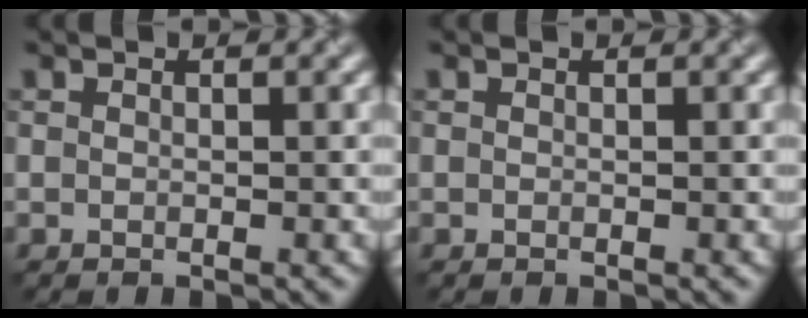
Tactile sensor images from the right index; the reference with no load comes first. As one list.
[{"total": 0.0}]